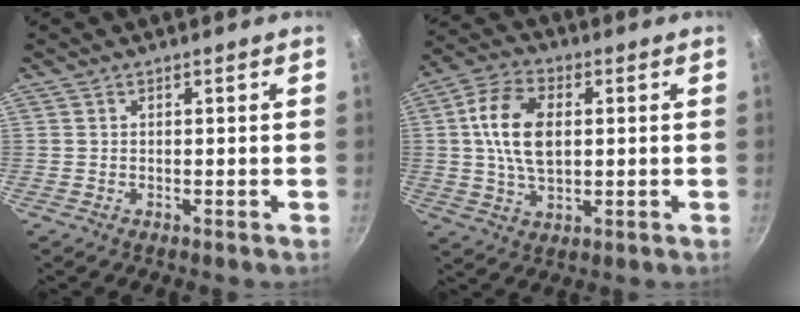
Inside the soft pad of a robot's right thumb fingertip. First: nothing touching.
{"total": 12.0, "force": [1.4, 7.3, 9.4], "torque": [-0.163, 0.011, 0.019]}